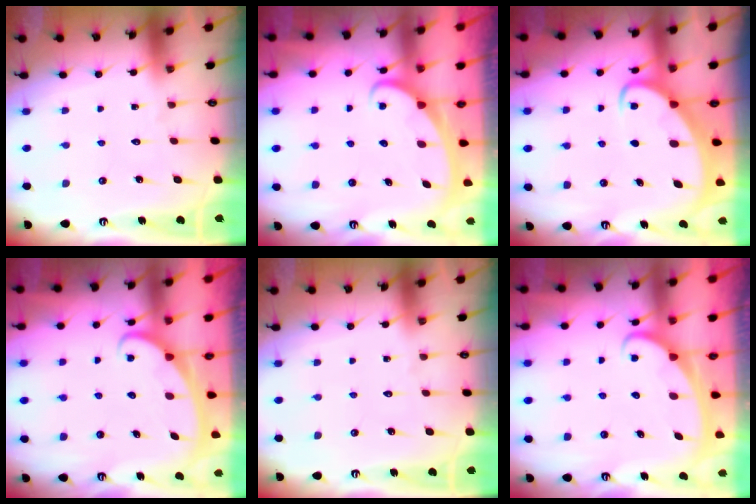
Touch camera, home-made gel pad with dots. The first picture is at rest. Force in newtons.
{"total": 2.4, "press": 2.4, "slide": 0.3}
{"total": 3.4, "press": 3.4, "slide": 0.5}
{"total": 2.5, "press": 2.5, "slide": 0.4}
{"total": 0.0}
{"total": 2.4, "press": 2.4, "slide": 0.4}